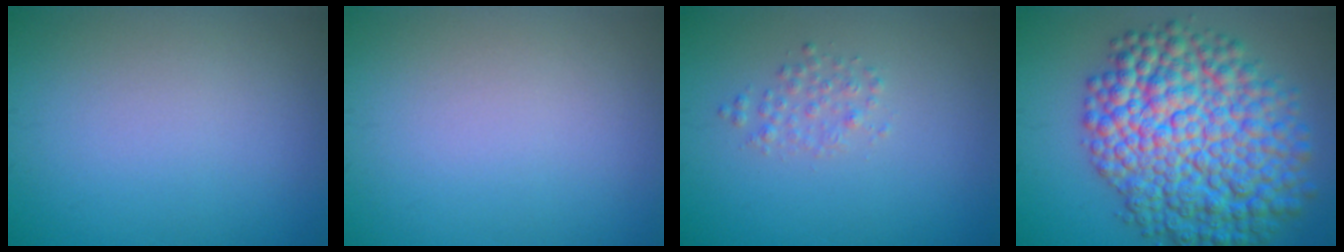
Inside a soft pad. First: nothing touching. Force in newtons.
{"total": 0.0}
{"total": 1.4, "press": 1.4, "slide": 0.0}
{"total": 13.4, "press": 13.4, "slide": 0.3}